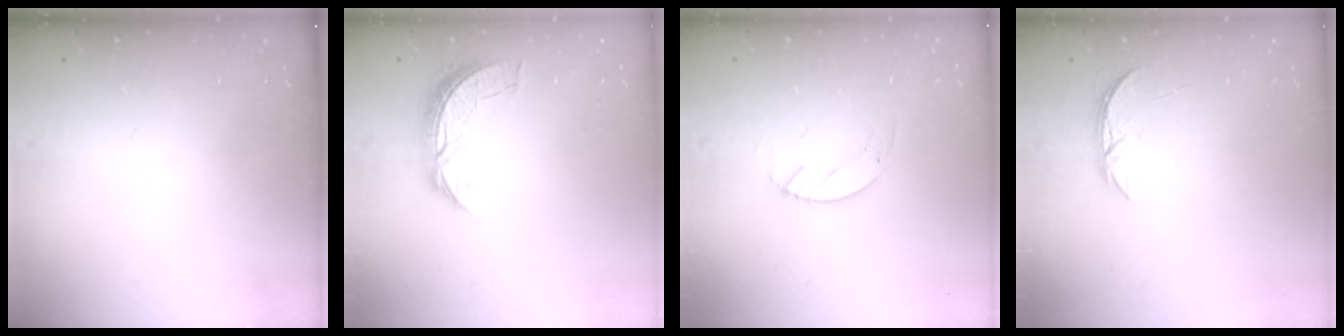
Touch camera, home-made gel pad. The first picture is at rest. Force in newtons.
{"total": 7.3, "press": 7.3, "slide": 0.5}
{"total": 2.1, "press": 2.1, "slide": 0.2}
{"total": 4.2, "press": 4.2, "slide": 0.5}